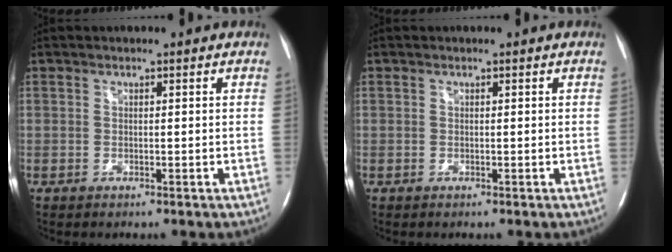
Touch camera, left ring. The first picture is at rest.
{"total": 0.0}